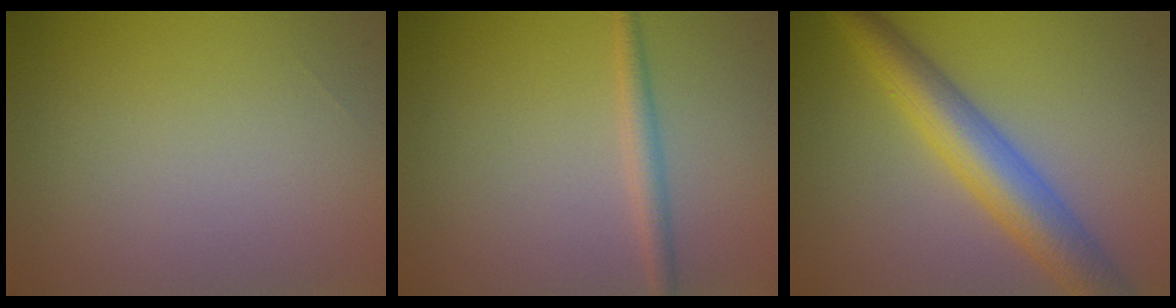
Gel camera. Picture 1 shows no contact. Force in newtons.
{"total": 1.7, "press": 1.7, "slide": 0.1}
{"total": 6.4, "press": 6.4, "slide": 0.2}